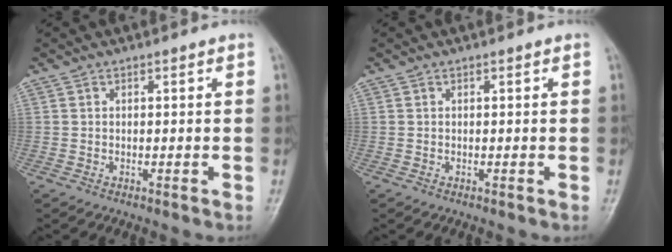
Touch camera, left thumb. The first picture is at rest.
{"total": 0.0}